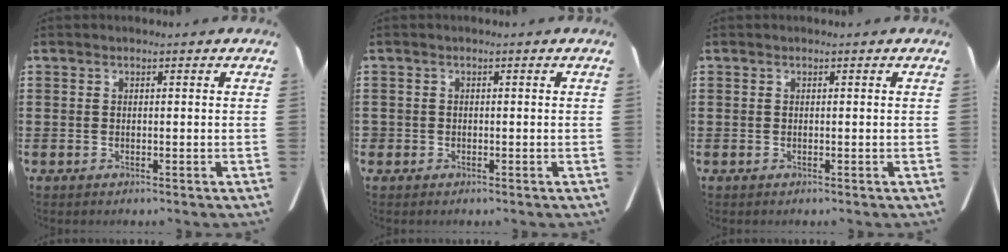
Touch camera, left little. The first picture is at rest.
{"total": 0.7, "force": [-0.3, 0.6, 0.2], "torque": [-0.006, 0.002, -0.008]}
{"total": 0.0}